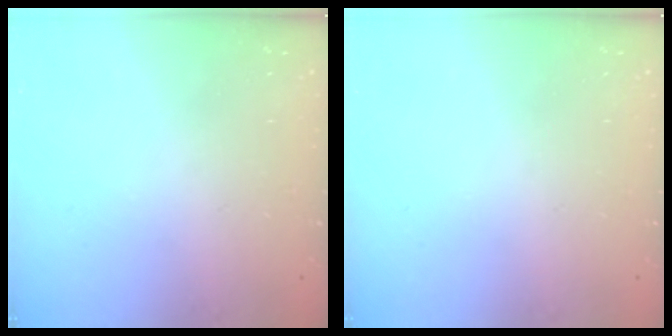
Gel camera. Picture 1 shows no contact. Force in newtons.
{"total": 0.0}